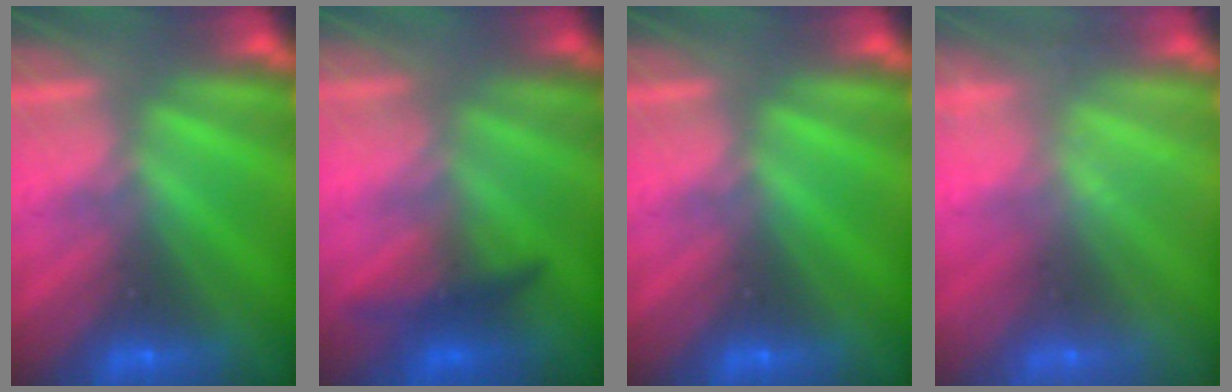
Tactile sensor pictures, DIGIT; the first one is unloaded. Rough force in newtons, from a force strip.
{"total": 1.3}
{"total": 0.0}
{"total": 2.2}